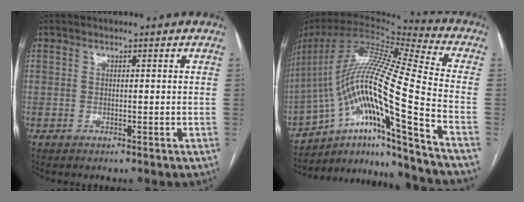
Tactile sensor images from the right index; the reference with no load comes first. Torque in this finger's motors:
{"motor_torque": [1.40, -0.74, 1.05, 0.21]}